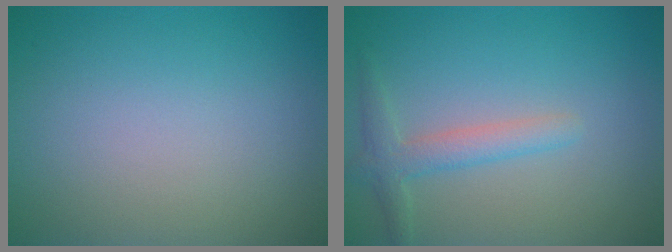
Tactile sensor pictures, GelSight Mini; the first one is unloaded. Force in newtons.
{"total": 2.4, "press": 2.4, "slide": 0.1}